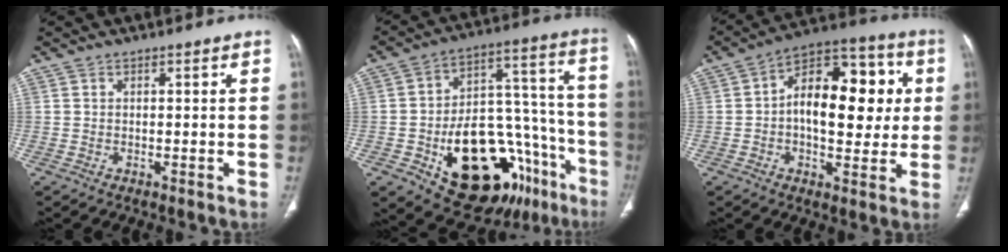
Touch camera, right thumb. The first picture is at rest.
{"total": 28.3, "force": [-12.9, 15.2, 20.1], "torque": [-0.226, 0.089, -0.176]}
{"total": 18.7, "force": [1.5, 10.5, 15.4], "torque": [-0.190, 0.031, 0.017]}